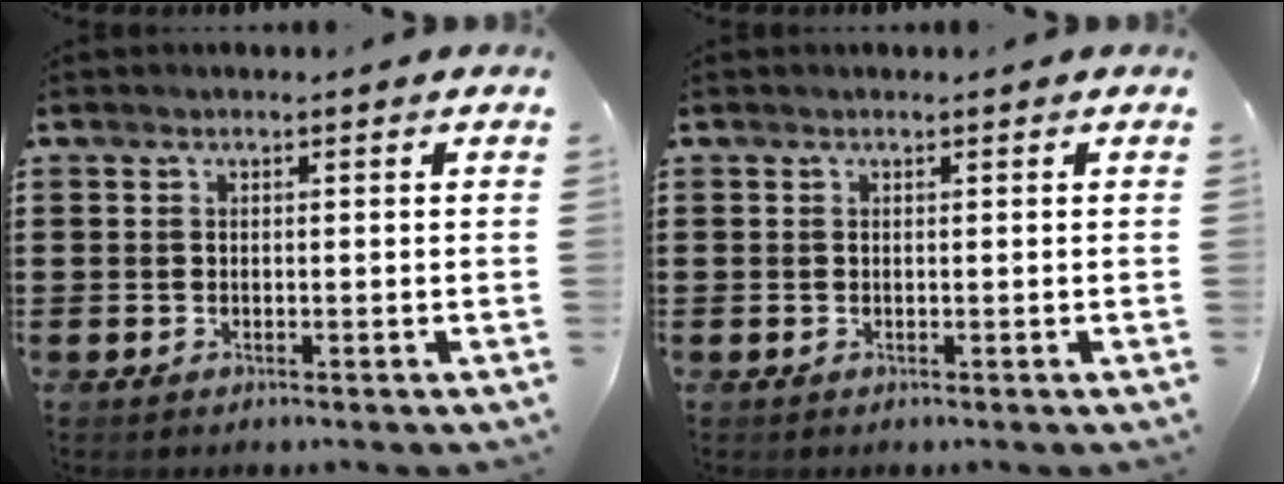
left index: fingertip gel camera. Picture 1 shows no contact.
{"total": 0.0}